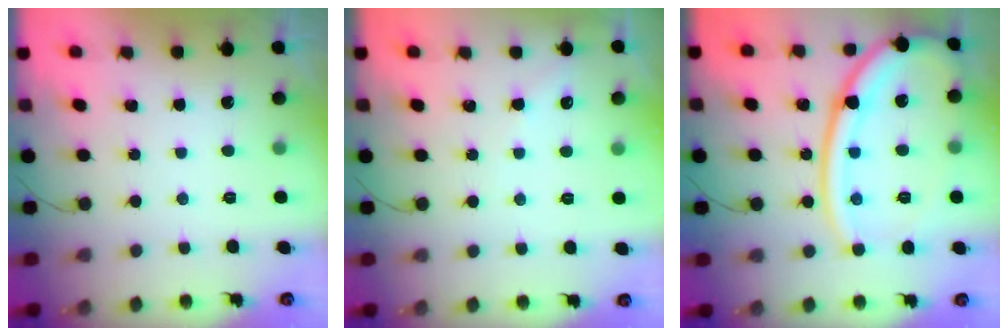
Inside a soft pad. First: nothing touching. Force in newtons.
{"total": 3.0, "press": 3.0, "slide": 0.4}
{"total": 21.6, "press": 21.5, "slide": 2.5}